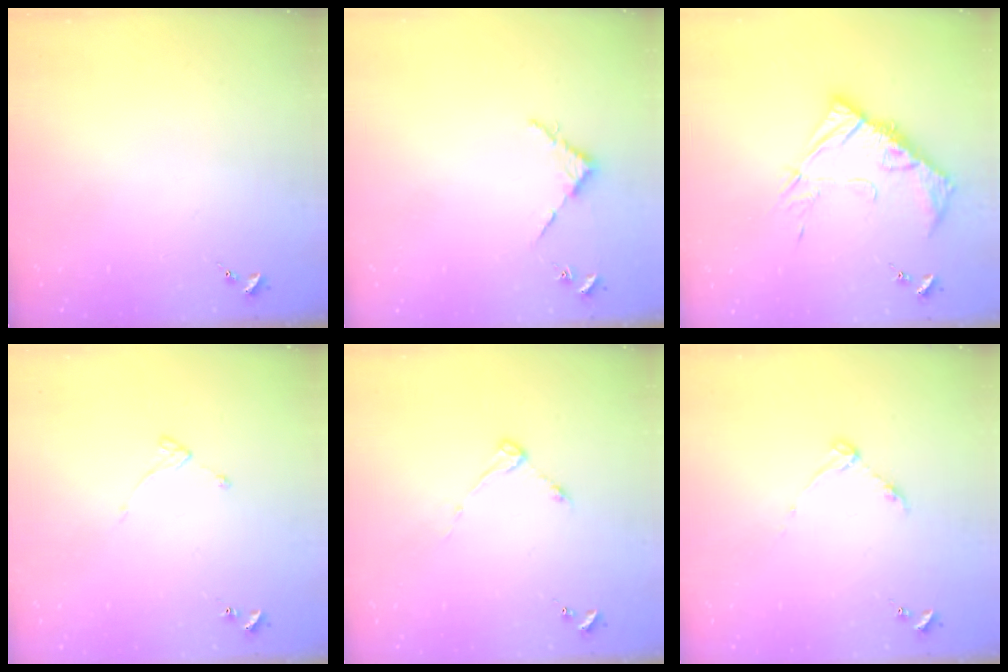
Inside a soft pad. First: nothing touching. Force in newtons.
{"total": 2.7, "press": 2.7, "slide": 0.3}
{"total": 13.4, "press": 13.4, "slide": 1.0}
{"total": 3.7, "press": 3.6, "slide": 0.5}
{"total": 3.7, "press": 3.7, "slide": 0.5}
{"total": 3.3, "press": 3.3, "slide": 0.5}